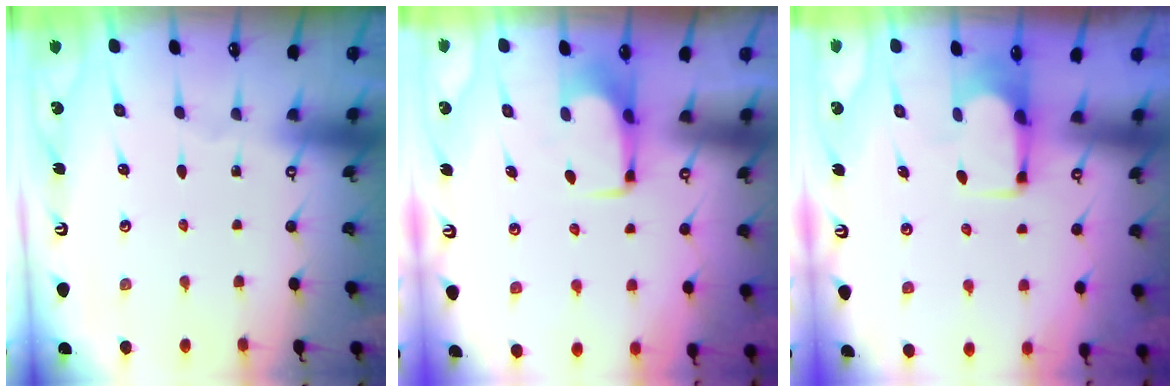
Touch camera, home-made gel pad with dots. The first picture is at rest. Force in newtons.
{"total": 1.7, "press": 1.6, "slide": 0.5}
{"total": 1.8, "press": 1.7, "slide": 0.5}